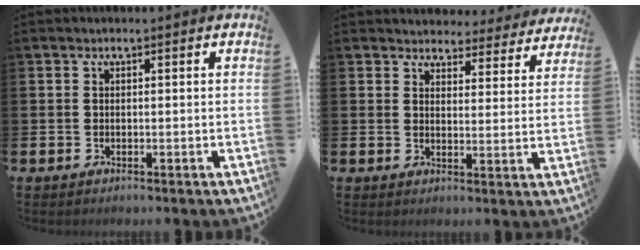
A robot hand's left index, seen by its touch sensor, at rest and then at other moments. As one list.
[{"total": 3.9, "force": [3.7, 1.3, 0.0], "torque": [-0.006, -0.032, 0.061]}]